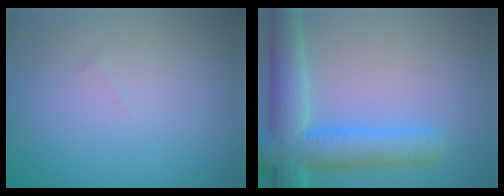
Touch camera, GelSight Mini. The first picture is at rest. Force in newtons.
{"total": 7.2, "press": 7.1, "slide": 0.5}